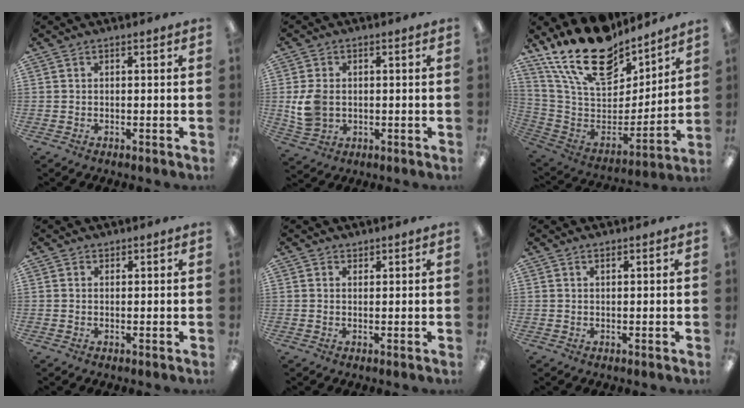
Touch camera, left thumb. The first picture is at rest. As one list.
[{"total": 7.4, "force": [0.0, 5.6, 4.8], "torque": [-0.105, 0.004, 0.001]}, {"total": 23.2, "force": [16.9, 11.0, 11.4], "torque": [-0.211, -0.111, 0.305]}, {"total": 0.9, "force": [0.8, 0.4, 0.0], "torque": [0.001, 0.000, 0.015]}, {"total": 1.3, "force": [1.1, 0.6, -0.1], "torque": [0.002, -0.001, 0.023]}, {"total": 1.0, "force": [0.8, 0.4, 0.5], "torque": [-0.012, 0.001, 0.015]}]